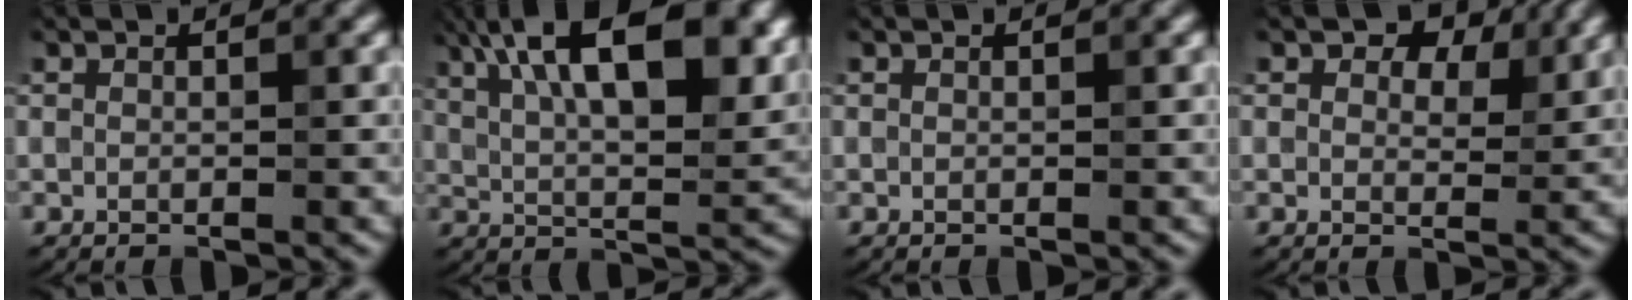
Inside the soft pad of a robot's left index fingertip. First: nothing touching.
{"total": 16.0, "force": [7.2, 6.3, 12.7], "torque": [-0.163, 0.033, 0.095]}
{"total": 0.0}
{"total": 4.5, "force": [2.4, 2.7, 2.7], "torque": [-0.036, -0.004, 0.030]}